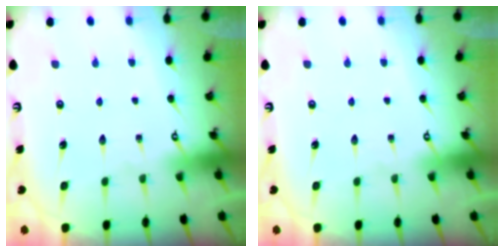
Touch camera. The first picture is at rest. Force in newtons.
{"total": 0.0}